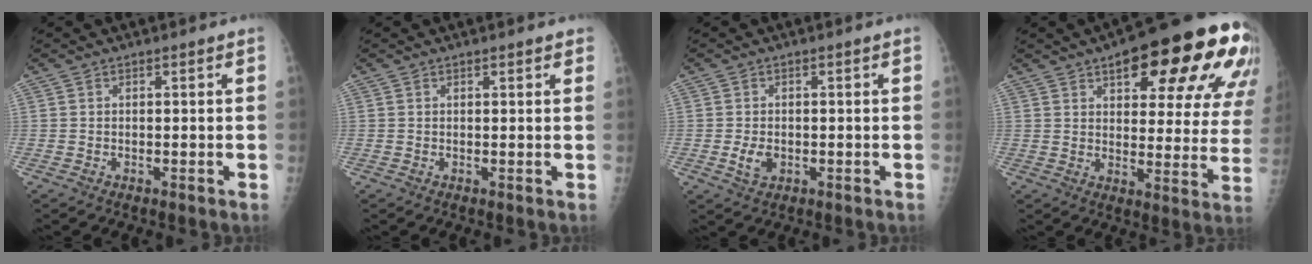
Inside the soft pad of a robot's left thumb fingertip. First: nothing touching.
{"total": 1.5, "force": [1.1, 0.5, 0.9], "torque": [-0.008, 0.000, 0.011]}
{"total": 3.1, "force": [-0.6, 2.1, 2.2], "torque": [-0.039, -0.002, -0.008]}
{"total": 25.6, "force": [13.2, 9.4, 19.8], "torque": [-0.224, -0.022, 0.172]}